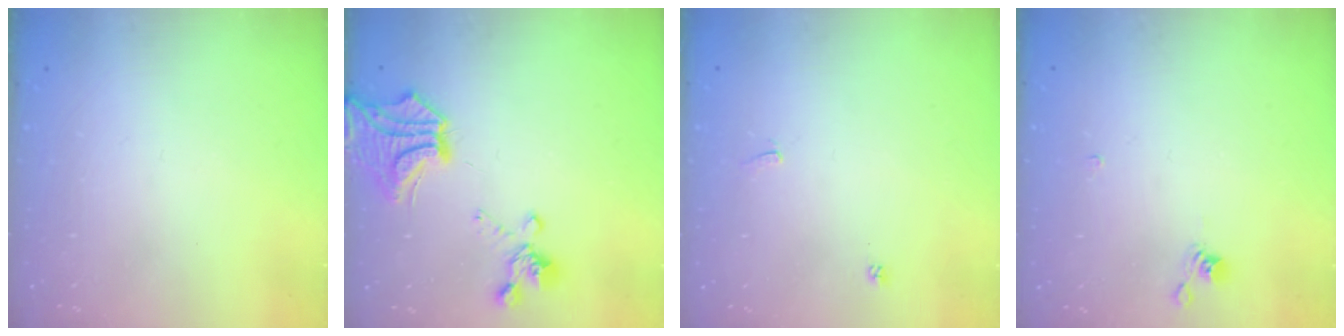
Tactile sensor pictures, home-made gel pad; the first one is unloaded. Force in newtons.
{"total": 7.2, "press": 6.6, "slide": 2.8}
{"total": 1.5, "press": 1.4, "slide": 0.3}
{"total": 2.7, "press": 2.7, "slide": 0.6}